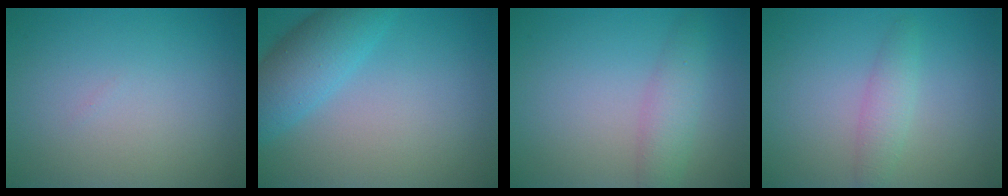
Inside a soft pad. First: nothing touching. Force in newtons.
{"total": 5.0, "press": 5.0, "slide": 0.2}
{"total": 2.7, "press": 2.7, "slide": 0.0}
{"total": 2.0, "press": 2.0, "slide": 0.1}